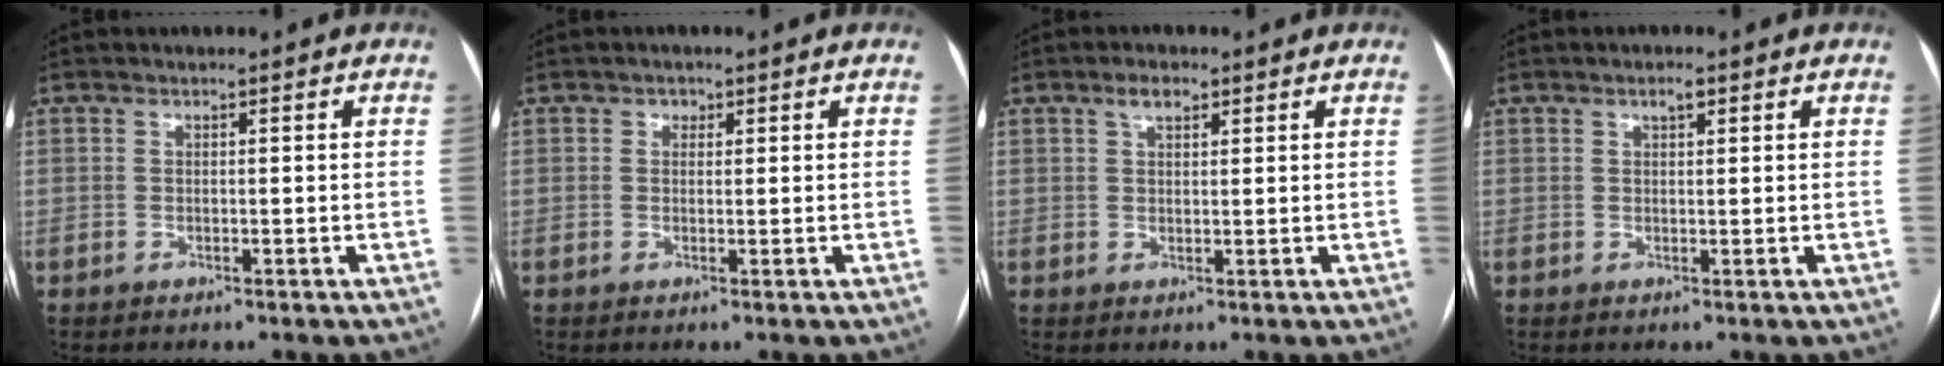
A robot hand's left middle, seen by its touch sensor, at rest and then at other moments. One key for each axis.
{"total": 1.0, "fx": 0.5, "fy": 0.9, "fz": 0.3, "tx": -0.001, "ty": 0.000, "tz": 0.005}
{"total": 2.5, "fx": 1.6, "fy": 1.1, "fz": 1.7, "tx": -0.033, "ty": 0.008, "tz": 0.029}
{"total": 1.4, "fx": 0.8, "fy": 0.5, "fz": 1.1, "tx": -0.018, "ty": 0.004, "tz": 0.013}